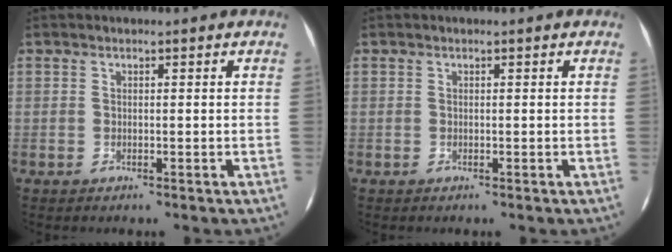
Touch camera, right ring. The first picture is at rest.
{"total": 0.0}